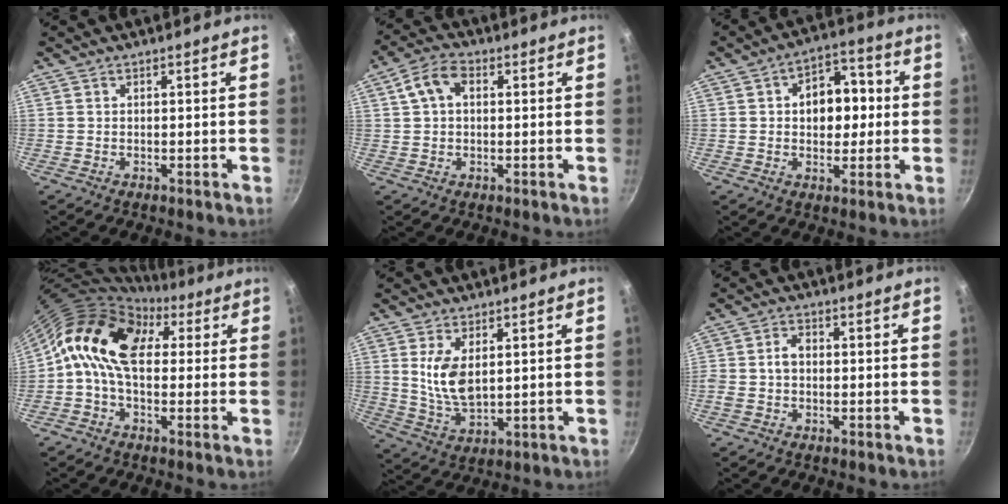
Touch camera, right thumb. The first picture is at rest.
{"total": 6.2, "force": [1.5, 4.1, 4.4], "torque": [-0.077, 0.017, 0.020]}
{"total": 10.7, "force": [1.0, 7.6, 7.4], "torque": [-0.056, 0.017, 0.005]}
{"total": 14.4, "force": [3.7, 9.3, 10.4], "torque": [-0.151, 0.015, 0.037]}
{"total": 8.2, "force": [2.1, 4.3, 6.8], "torque": [-0.124, -0.022, 0.049]}
{"total": 3.5, "force": [-0.4, 2.6, 2.3], "torque": [-0.038, 0.013, -0.012]}